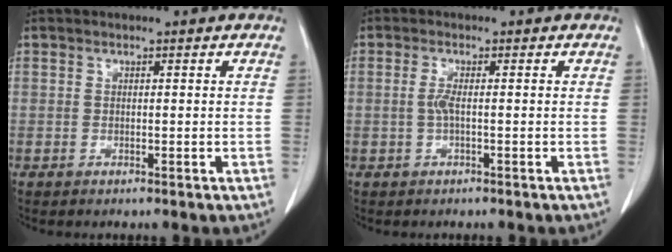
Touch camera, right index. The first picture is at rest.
{"total": 1.7, "force": [-0.3, 0.1, 1.7], "torque": [-0.038, 0.000, -0.006]}